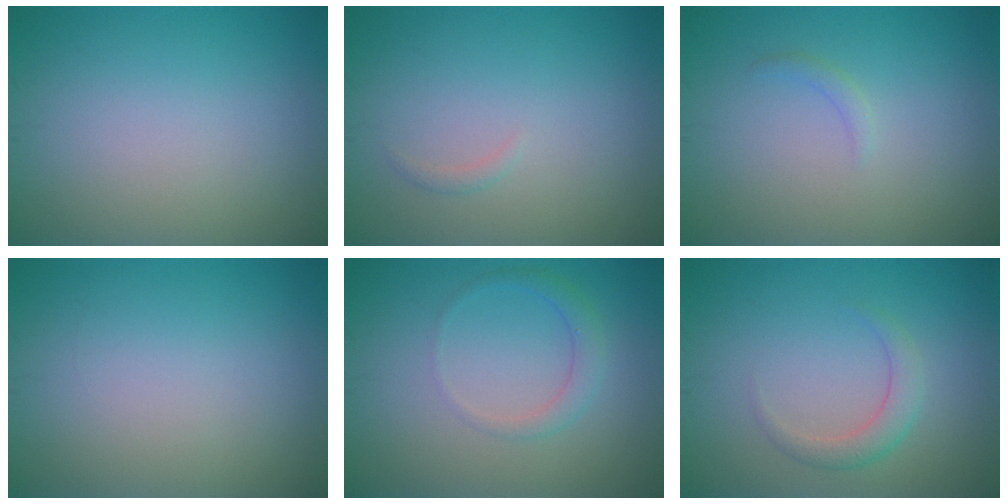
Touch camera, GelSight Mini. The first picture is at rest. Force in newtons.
{"total": 0.5, "press": 0.5, "slide": 0.0}
{"total": 0.8, "press": 0.8, "slide": 0.1}
{"total": 0.0}
{"total": 1.8, "press": 1.8, "slide": 0.1}
{"total": 2.1, "press": 2.1, "slide": 0.1}